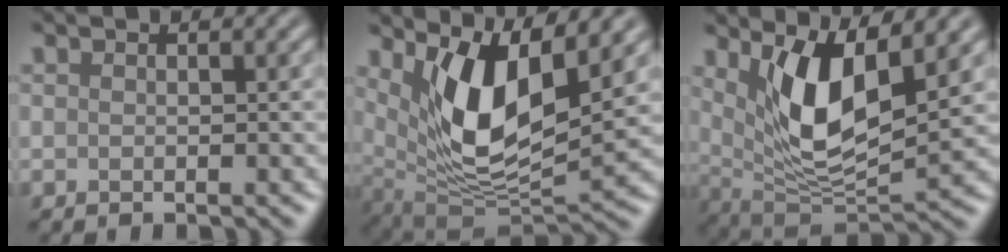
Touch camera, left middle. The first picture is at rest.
{"total": 9.0, "force": [3.5, 3.4, 7.5], "torque": [-0.140, -0.022, 0.069]}
{"total": 7.5, "force": [2.8, 2.7, 6.4], "torque": [-0.125, -0.021, 0.055]}